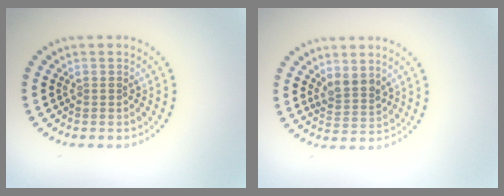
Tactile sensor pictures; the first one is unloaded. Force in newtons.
{"total": 2.2, "press": 1.8, "slide": 1.2}